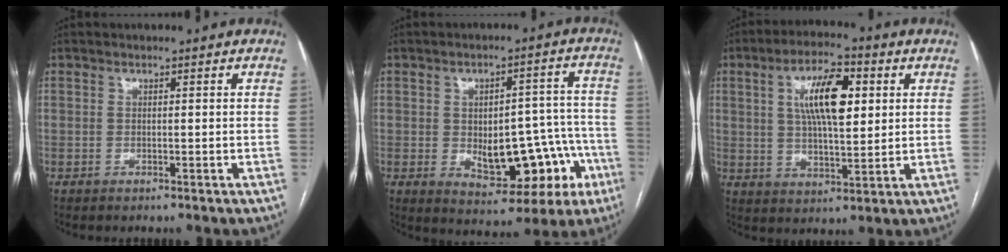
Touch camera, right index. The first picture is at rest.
{"total": 14.4, "force": [-4.0, 7.8, 11.5], "torque": [-0.133, 0.033, -0.033]}
{"total": 11.1, "force": [3.1, 3.6, 10.1], "torque": [-0.183, 0.015, 0.053]}